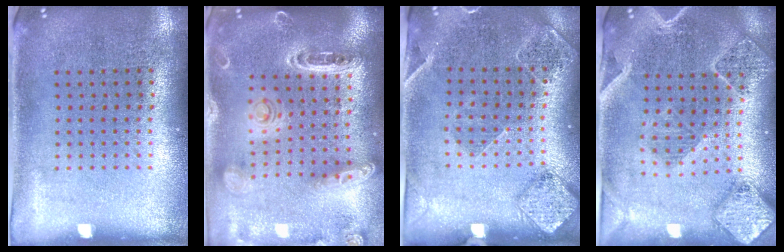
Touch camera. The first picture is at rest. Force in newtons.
{"total": 1.7, "press": 1.7, "slide": 0.3}
{"total": 1.6, "press": 1.6, "slide": 0.4}
{"total": 2.3, "press": 2.1, "slide": 0.9}